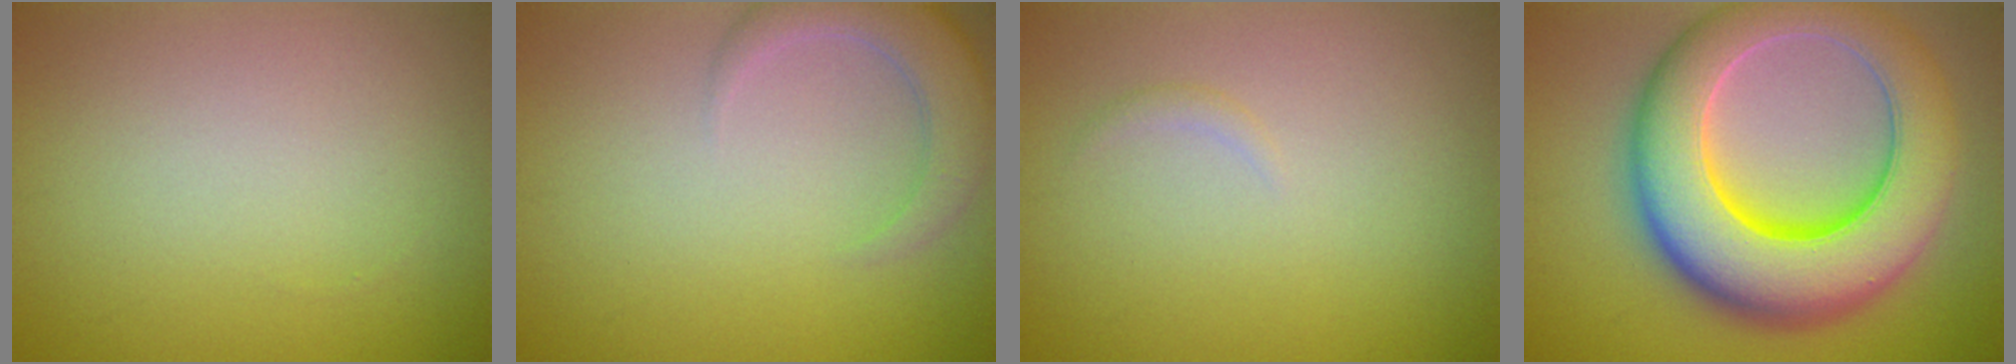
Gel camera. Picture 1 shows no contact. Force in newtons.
{"total": 4.0, "press": 4.0, "slide": 0.7}
{"total": 0.5, "press": 0.5, "slide": 0.0}
{"total": 12.5, "press": 12.5, "slide": 0.4}